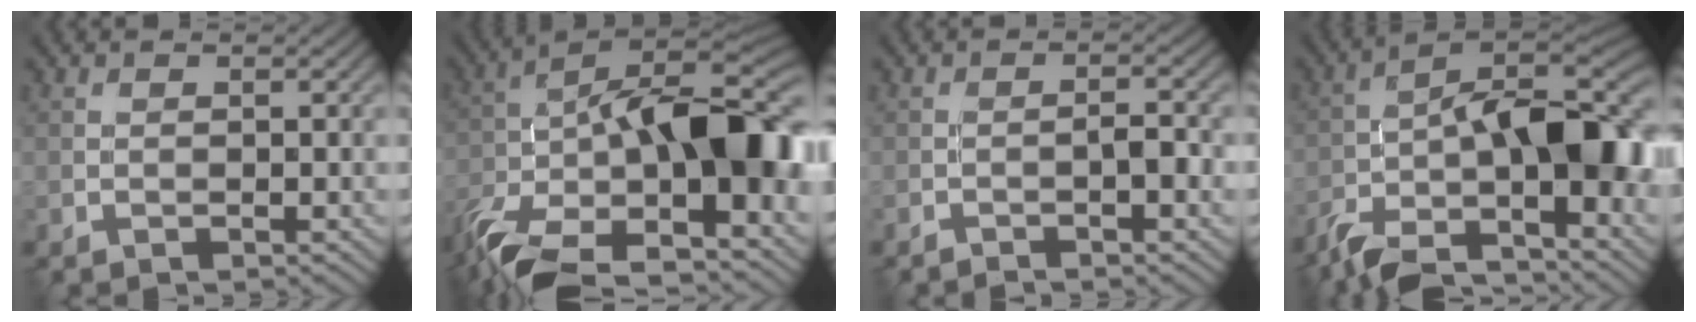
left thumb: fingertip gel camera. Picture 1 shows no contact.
{"total": 18.2, "force": [-7.0, 7.7, 14.9], "torque": [-0.276, -0.015, -0.130]}
{"total": 2.4, "force": [-1.3, 0.3, 1.9], "torque": [-0.033, 0.009, -0.029]}
{"total": 15.2, "force": [-7.5, 5.2, 12.1], "torque": [-0.198, -0.014, -0.142]}